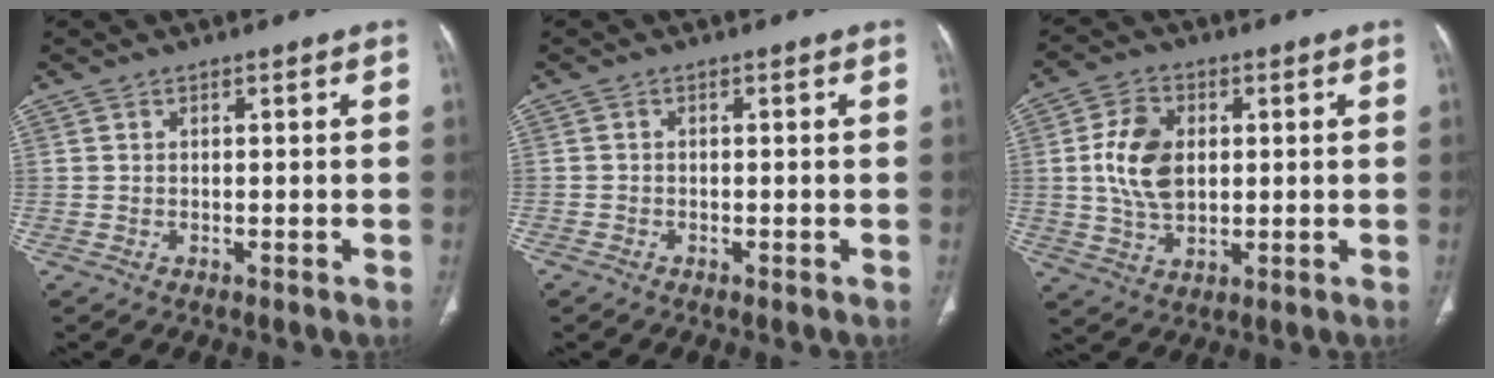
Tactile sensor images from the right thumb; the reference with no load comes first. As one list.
[{"total": 0.7, "force": [-0.5, 0.5, 0.1], "torque": [-0.002, 0.001, -0.015]}, {"total": 10.2, "force": [1.3, 6.8, 7.5], "torque": [-0.131, -0.003, 0.029]}]